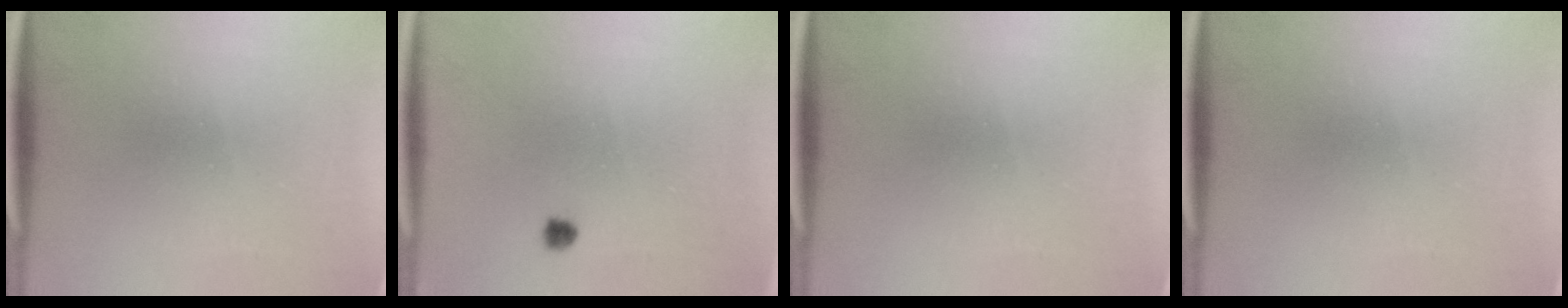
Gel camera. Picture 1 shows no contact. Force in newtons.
{"total": 1.2}
{"total": 0.0}
{"total": 0.0}